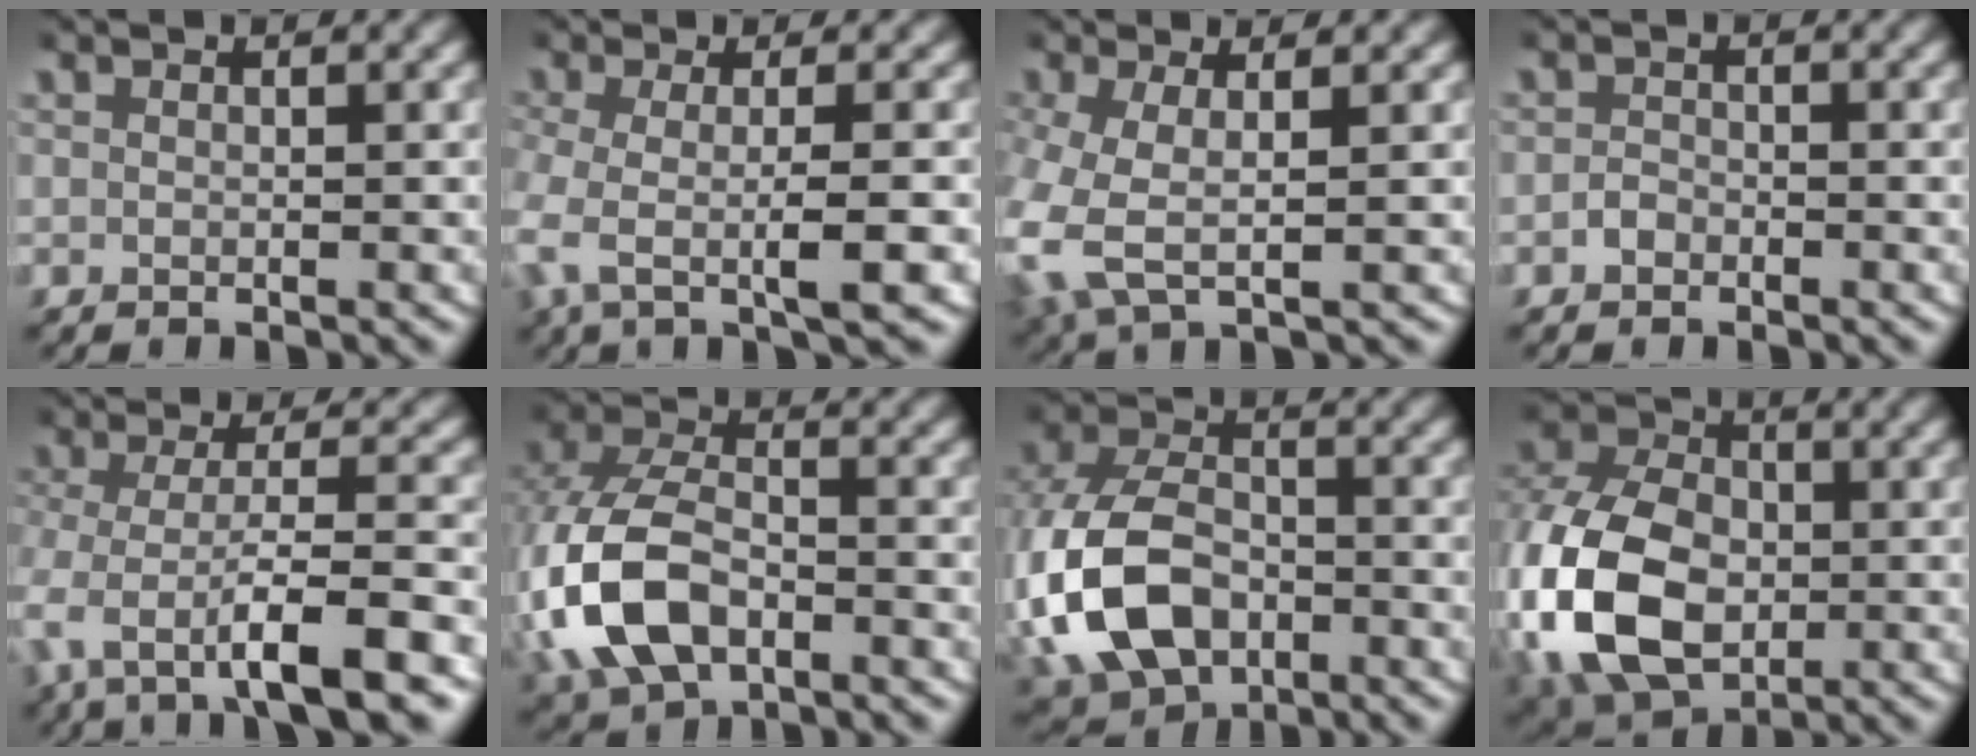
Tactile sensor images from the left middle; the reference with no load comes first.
{"total": 4.8, "force": [0.2, 1.8, 4.5], "torque": [-0.102, 0.000, 0.002]}
{"total": 6.6, "force": [-0.6, 4.8, 4.5], "torque": [-0.138, -0.022, -0.003]}
{"total": 1.0, "force": [-0.7, 0.7, 0.1], "torque": [-0.005, -0.003, -0.015]}
{"total": 6.1, "force": [-1.9, 2.3, 5.3], "torque": [-0.116, -0.013, -0.026]}
{"total": 9.3, "force": [-1.7, 6.6, 6.3], "torque": [-0.181, -0.028, -0.016]}
{"total": 11.6, "force": [-2.2, 8.9, 7.1], "torque": [-0.185, -0.043, -0.022]}
{"total": 12.9, "force": [-2.0, 9.9, 8.0], "torque": [-0.204, -0.047, -0.012]}